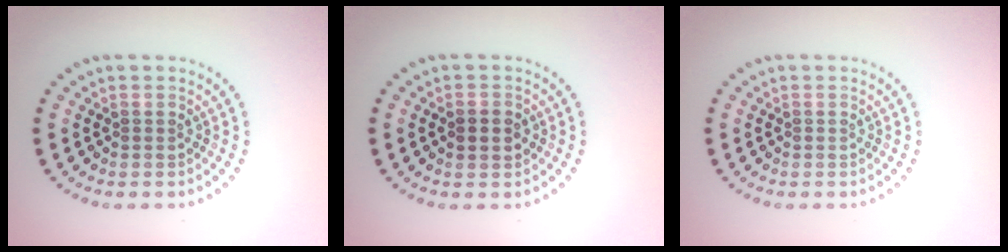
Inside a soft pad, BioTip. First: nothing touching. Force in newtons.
{"total": 2.4, "press": 2.4, "slide": 0.1}
{"total": 0.0}